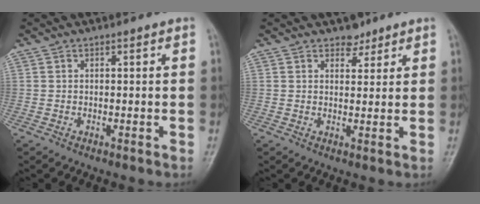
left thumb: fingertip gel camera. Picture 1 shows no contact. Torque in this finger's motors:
{"motor_torque": [0.51, 0.08, 0.08, -0.18, 0.02]}